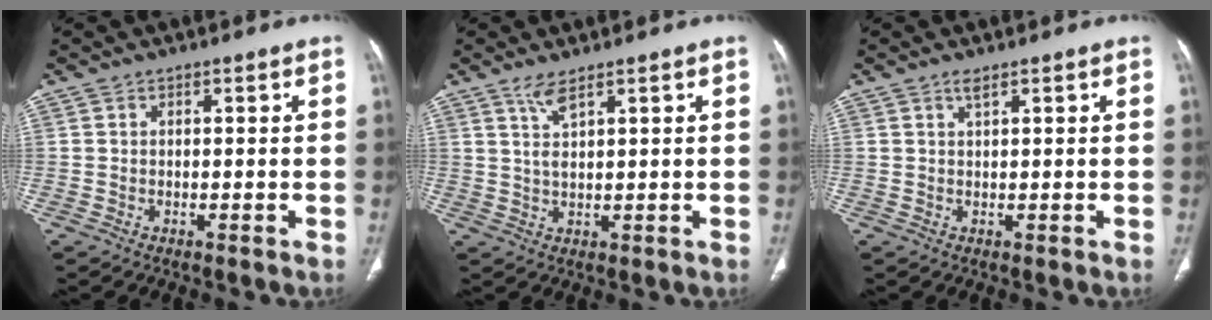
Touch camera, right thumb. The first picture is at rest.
{"total": 3.2, "force": [2.2, 0.5, 2.3], "torque": [-0.047, -0.010, 0.050]}
{"total": 1.1, "force": [0.8, 0.1, 0.8], "torque": [-0.013, 0.001, 0.014]}